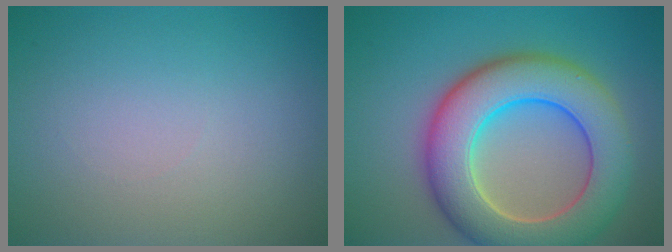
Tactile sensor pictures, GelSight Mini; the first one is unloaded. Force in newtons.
{"total": 10.3, "press": 10.3, "slide": 0.7}